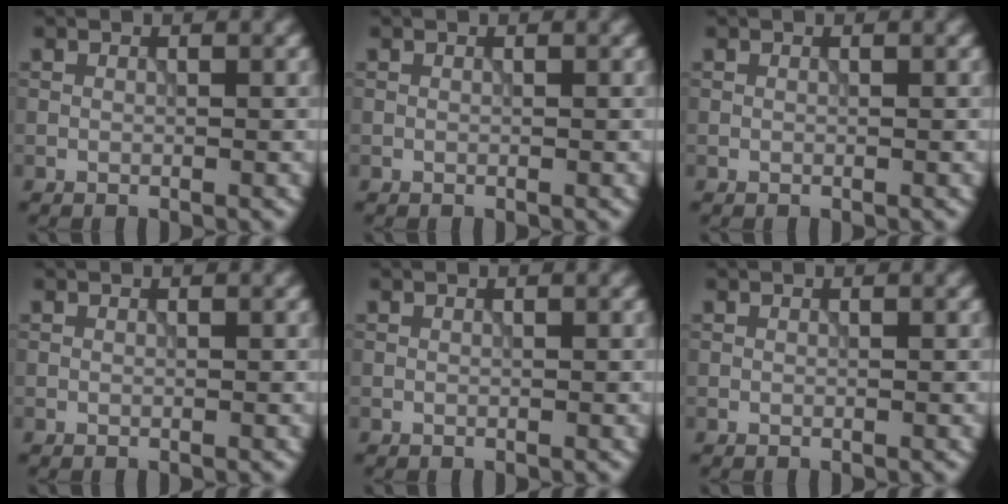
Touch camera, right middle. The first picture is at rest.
{"total": 0.0}
{"total": 0.0}
{"total": 0.0}
{"total": 0.0}
{"total": 0.0}